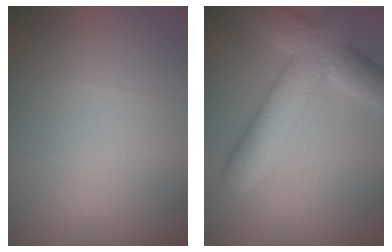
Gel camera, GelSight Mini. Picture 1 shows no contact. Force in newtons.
{"total": 8.2, "press": 8.2, "slide": 0.6}